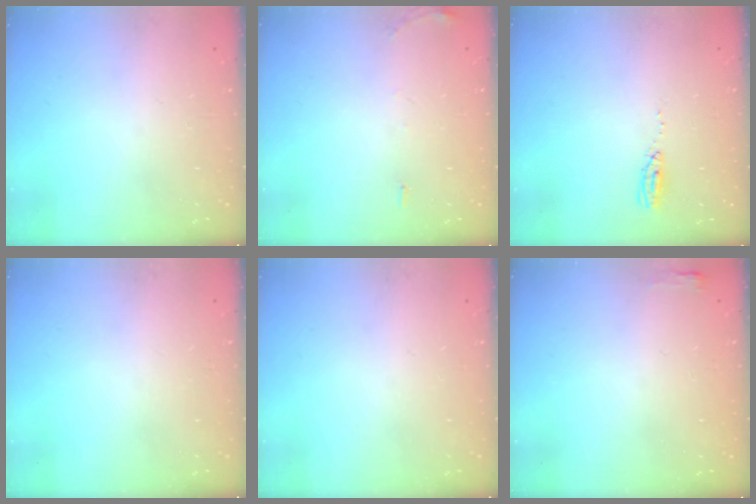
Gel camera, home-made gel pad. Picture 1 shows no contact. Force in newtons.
{"total": 6.5, "press": 6.2, "slide": 1.8}
{"total": 3.6, "press": 3.3, "slide": 1.5}
{"total": 0.0}
{"total": 0.0}
{"total": 2.7, "press": 2.6, "slide": 0.8}